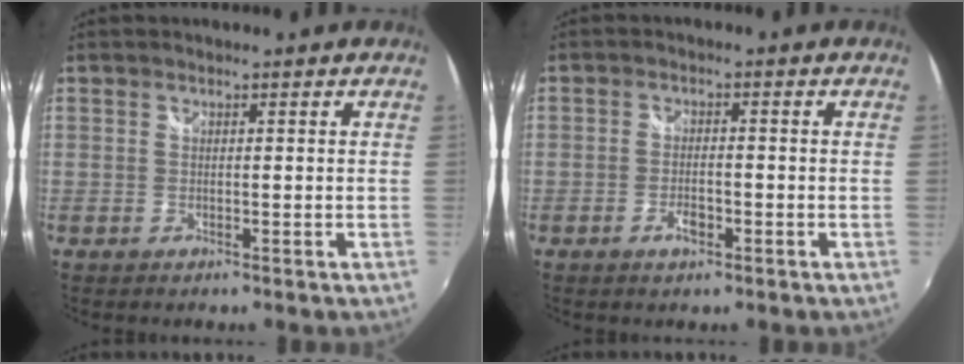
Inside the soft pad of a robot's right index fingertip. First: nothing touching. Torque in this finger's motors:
{"motor_torque": [-0.05, -0.01, 0.05, 0.03]}